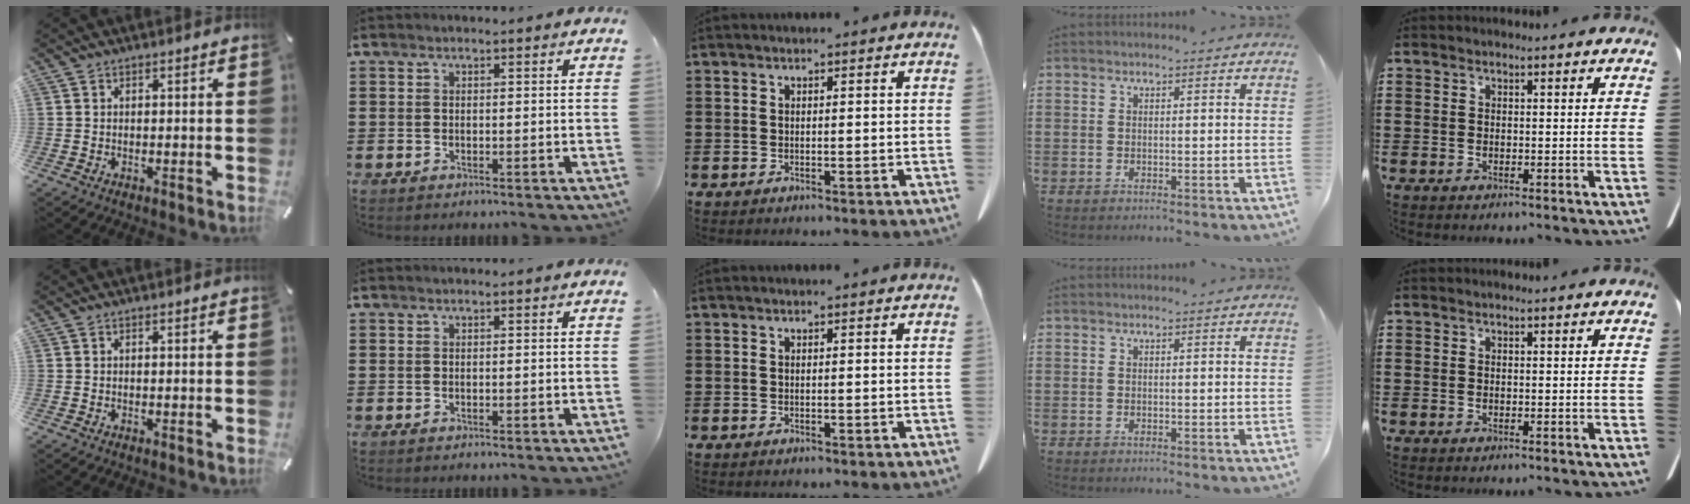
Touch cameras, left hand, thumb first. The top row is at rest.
{}